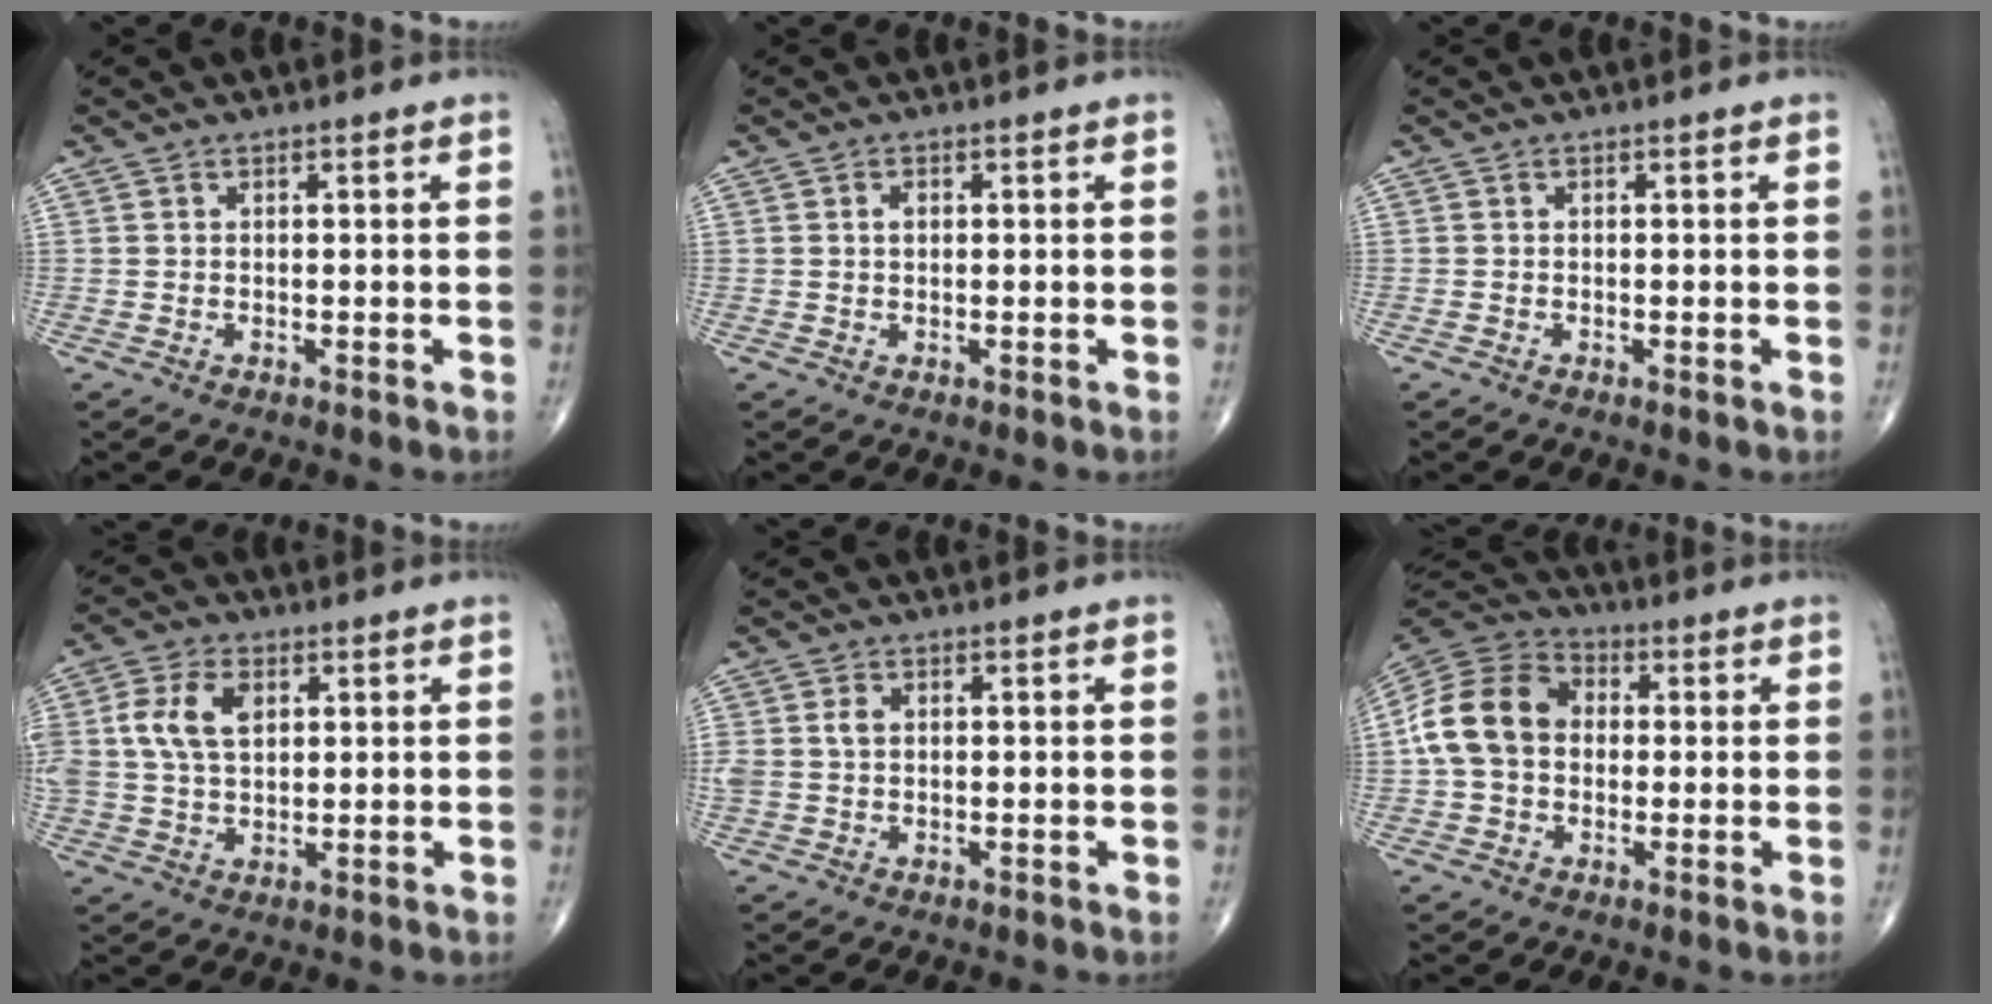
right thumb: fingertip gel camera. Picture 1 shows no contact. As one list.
[{"total": 1.2, "force": [0.2, 0.8, 0.9], "torque": [-0.012, 0.002, 0.004]}, {"total": 0.0}, {"total": 9.4, "force": [2.2, 5.9, 6.9], "torque": [-0.136, 0.006, 0.042]}, {"total": 3.1, "force": [0.4, 2.3, 2.1], "torque": [-0.055, 0.010, 0.009]}, {"total": 13.9, "force": [0.3, 10.8, 8.7], "torque": [-0.157, 0.036, -0.002]}]